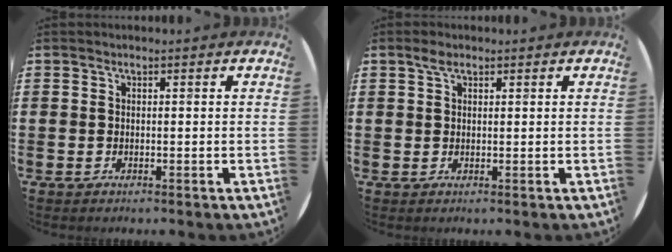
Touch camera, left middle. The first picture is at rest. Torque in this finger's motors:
{"motor_torque": [0.74, 0.17, -0.13, -0.03]}